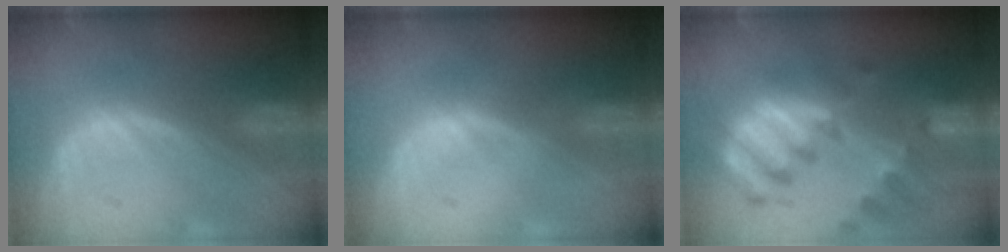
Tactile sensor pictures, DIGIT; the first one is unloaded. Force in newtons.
{"total": 0.0}
{"total": 10.7, "press": 9.2, "slide": 5.5}